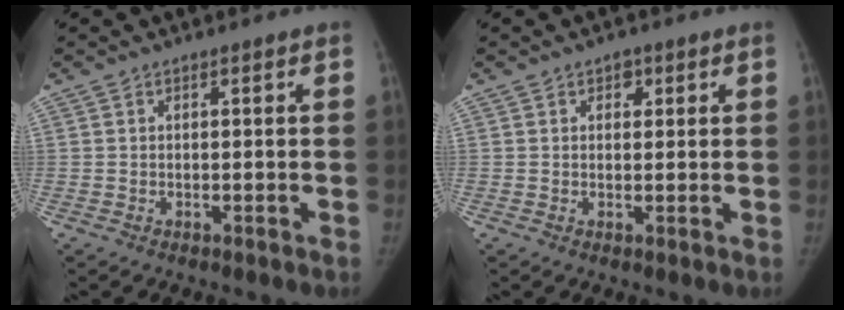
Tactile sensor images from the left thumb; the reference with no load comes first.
{"total": 2.3, "force": [1.1, 1.7, 1.1], "torque": [0.001, -0.003, 0.013]}